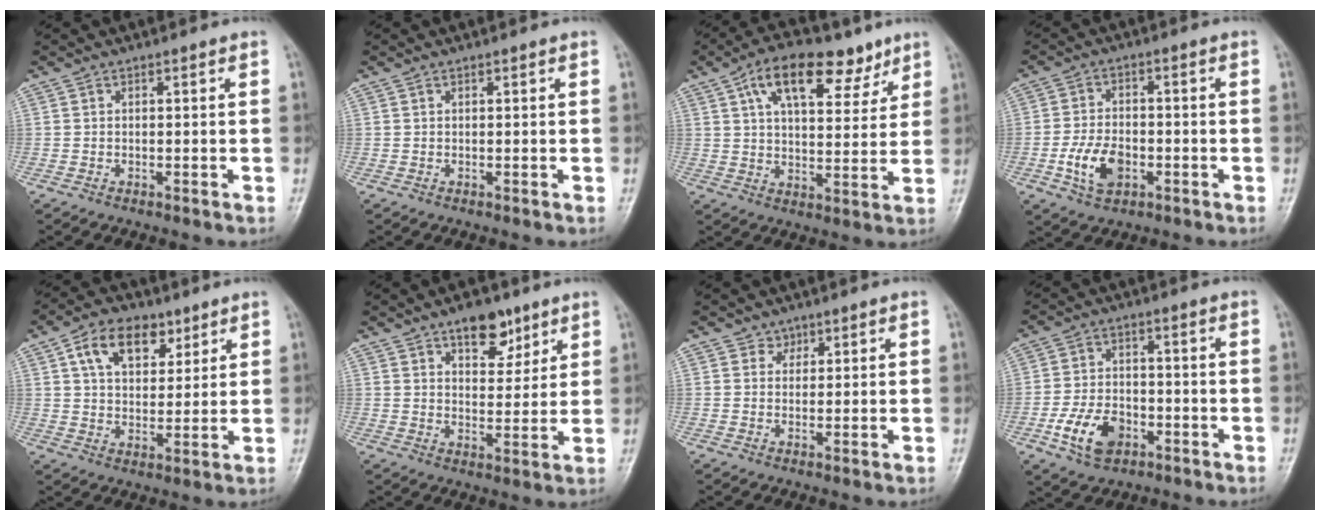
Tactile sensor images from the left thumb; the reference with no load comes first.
{"total": 0.0}
{"total": 15.1, "force": [8.2, 7.5, 10.2], "torque": [-0.125, -0.017, 0.132]}
{"total": 7.8, "force": [-2.6, 4.9, 5.4], "torque": [-0.095, 0.011, -0.048]}
{"total": 10.9, "force": [5.3, 6.8, 6.6], "torque": [-0.080, -0.016, 0.091]}
{"total": 8.3, "force": [5.2, 4.4, 4.8], "torque": [-0.034, -0.029, 0.079]}
{"total": 1.7, "force": [1.0, 1.4, -0.1], "torque": [0.021, -0.006, 0.012]}
{"total": 9.1, "force": [-4.0, 5.9, 5.7], "torque": [-0.091, 0.019, -0.070]}